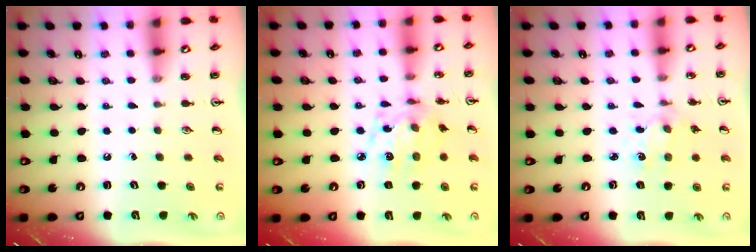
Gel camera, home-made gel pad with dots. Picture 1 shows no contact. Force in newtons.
{"total": 10.3, "press": 10.3, "slide": 0.8}
{"total": 2.0, "press": 2.0, "slide": 0.3}